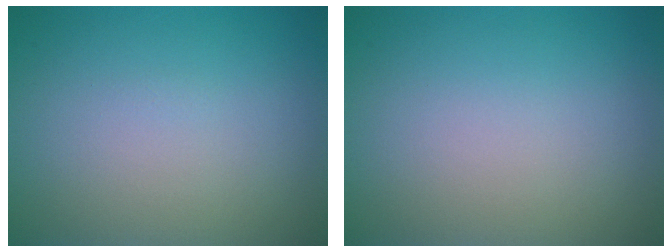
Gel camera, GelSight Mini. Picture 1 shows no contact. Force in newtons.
{"total": 0.0}